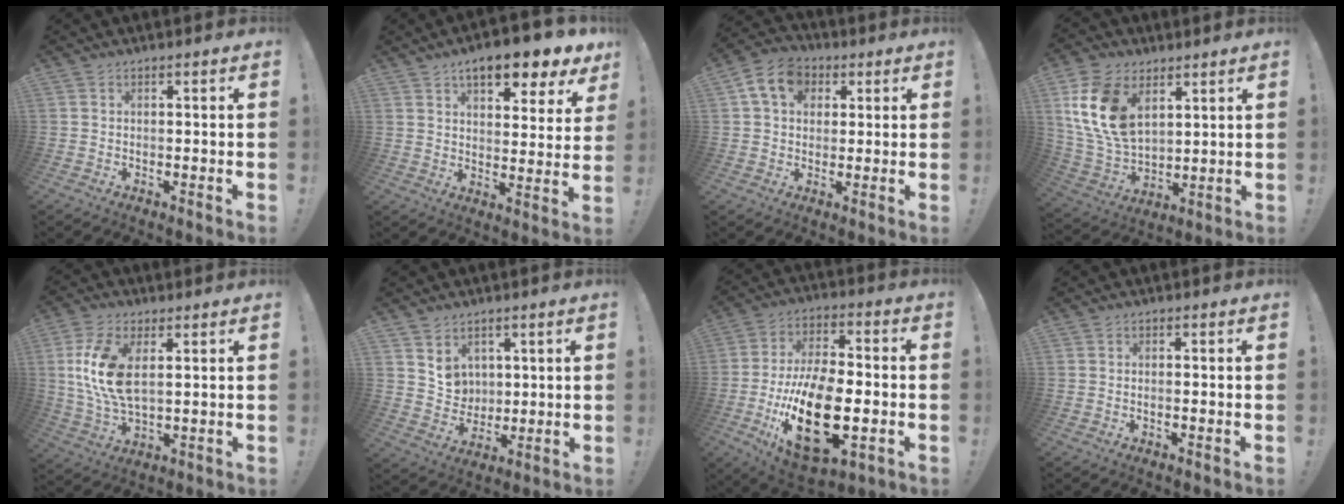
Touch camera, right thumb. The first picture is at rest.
{"total": 10.6, "force": [7.3, 3.3, 6.9], "torque": [-0.095, -0.047, 0.121]}
{"total": 11.3, "force": [3.8, 8.6, 6.1], "torque": [-0.093, 0.001, 0.076]}
{"total": 17.4, "force": [6.9, 11.5, 11.0], "torque": [-0.229, -0.032, 0.131]}
{"total": 13.1, "force": [3.2, 6.8, 10.8], "torque": [-0.203, -0.016, 0.057]}
{"total": 7.2, "force": [4.1, 5.8, 1.0], "torque": [-0.010, -0.037, 0.082]}
{"total": 23.9, "force": [-6.2, 12.1, 19.6], "torque": [-0.364, 0.028, -0.091]}
{"total": 0.9, "force": [-0.7, 0.0, 0.6], "torque": [-0.019, 0.002, -0.011]}